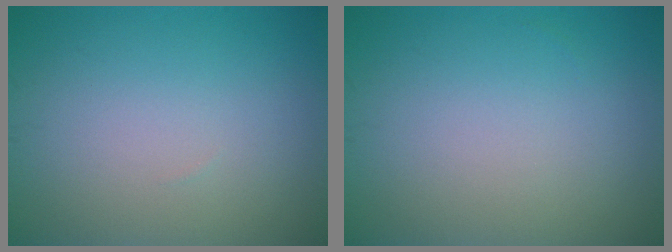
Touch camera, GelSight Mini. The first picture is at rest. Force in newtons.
{"total": 0.0}